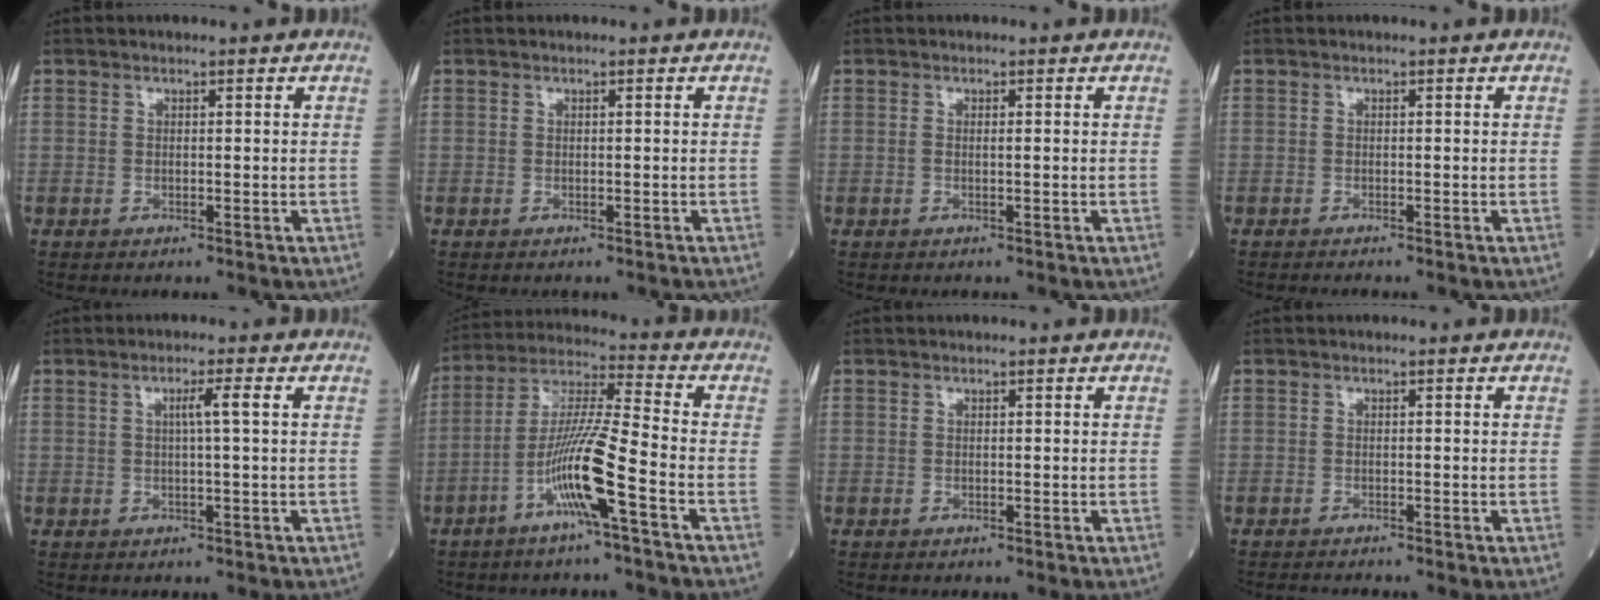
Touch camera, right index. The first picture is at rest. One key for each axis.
{"total": 0.6, "fx": -0.6, "fy": 0.0, "fz": 0.3, "tx": -0.003, "ty": 0.001, "tz": -0.008}
{"total": 0.7, "fx": 0.0, "fy": 0.0, "fz": 0.7, "tx": -0.018, "ty": -0.001, "tz": -0.001}
{"total": 1.2, "fx": -1.1, "fy": -0.2, "fz": 0.4, "tx": -0.005, "ty": 0.001, "tz": -0.015}
{"total": 2.5, "fx": 0.5, "fy": -0.5, "fz": 2.4, "tx": -0.043, "ty": 0.001, "tz": 0.007}
{"total": 11.1, "fx": -4.7, "fy": -0.6, "fz": 10.1, "tx": -0.200, "ty": 0.003, "tz": -0.093}
{"total": 0.0}
{"total": 1.4, "fx": -1.3, "fy": -0.5, "fz": 0.0, "tx": -0.006, "ty": -0.007, "tz": -0.023}